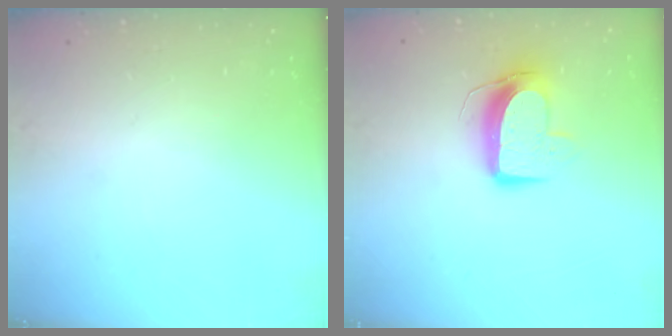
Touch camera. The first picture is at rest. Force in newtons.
{"total": 10.2, "press": 10.2, "slide": 0.2}